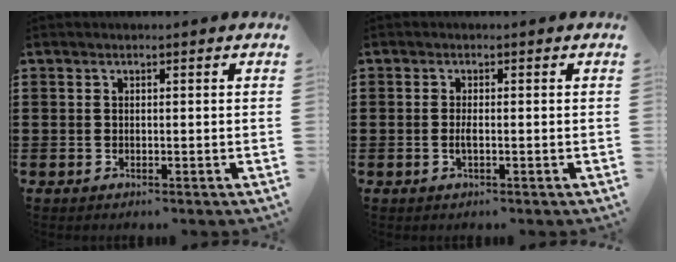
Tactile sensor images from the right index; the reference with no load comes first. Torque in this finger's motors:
{"motor_torque": [2.14, 0.00, 0.13, 0.05]}